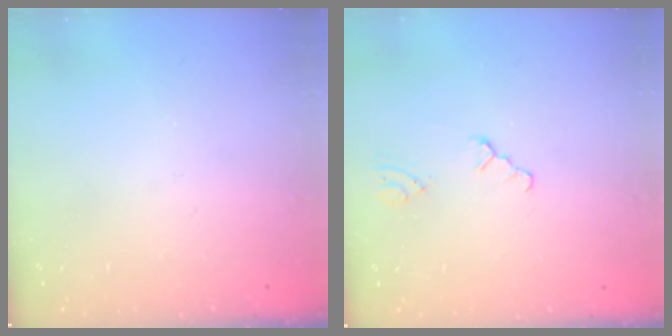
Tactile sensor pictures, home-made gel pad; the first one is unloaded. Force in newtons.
{"total": 0.5, "press": 0.5, "slide": 0.2}